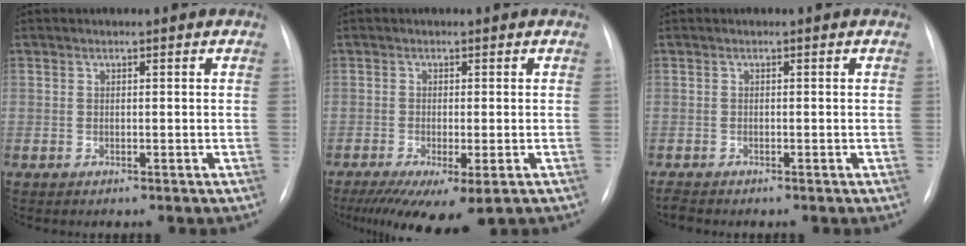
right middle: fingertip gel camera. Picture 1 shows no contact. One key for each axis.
{"total": 9.4, "fx": -5.9, "fy": 2.4, "fz": 7.0, "tx": -0.105, "ty": -0.025, "tz": -0.092}
{"total": 0.0}